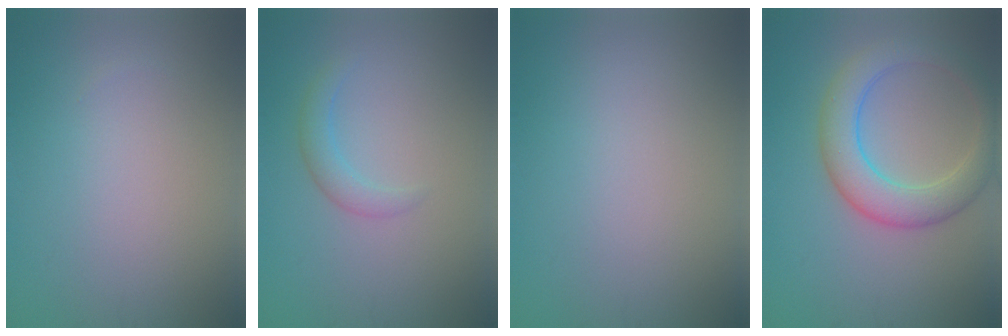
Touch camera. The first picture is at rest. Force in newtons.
{"total": 1.8, "press": 1.8, "slide": 0.0}
{"total": 0.0}
{"total": 5.9, "press": 5.8, "slide": 0.3}